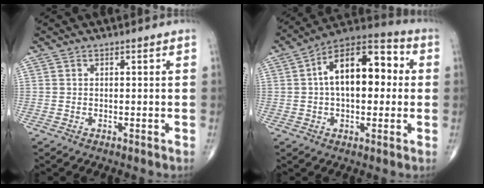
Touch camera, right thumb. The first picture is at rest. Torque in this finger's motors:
{"motor_torque": [1.13, 3.77, 1.84, 0.25, 0.41]}